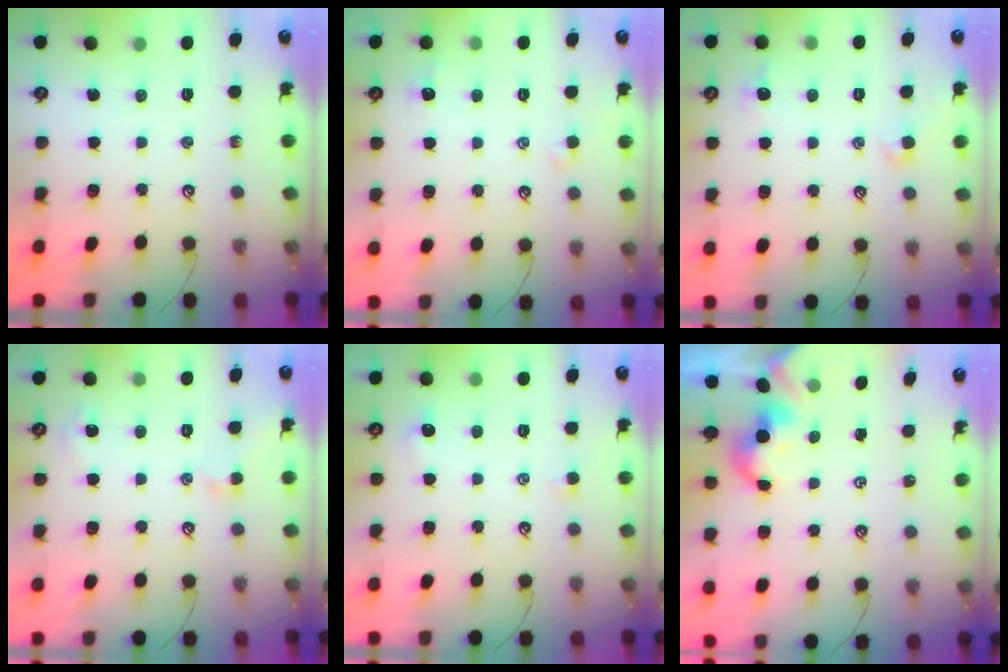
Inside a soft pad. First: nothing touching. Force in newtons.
{"total": 0.6, "press": 0.2, "slide": 0.6}
{"total": 1.7, "press": 1.6, "slide": 0.5}
{"total": 2.9, "press": 2.8, "slide": 0.8}
{"total": 1.9, "press": 1.8, "slide": 0.4}
{"total": 1.7, "press": 1.6, "slide": 0.2}